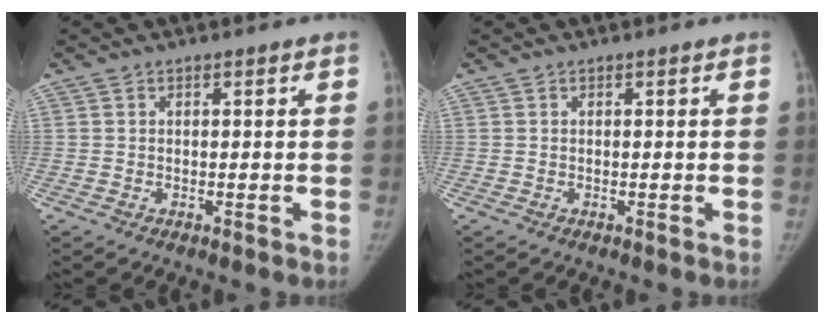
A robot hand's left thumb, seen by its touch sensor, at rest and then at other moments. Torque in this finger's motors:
{"motor_torque": [0.03, 0.03, 0.22, 0.03, 0.02]}